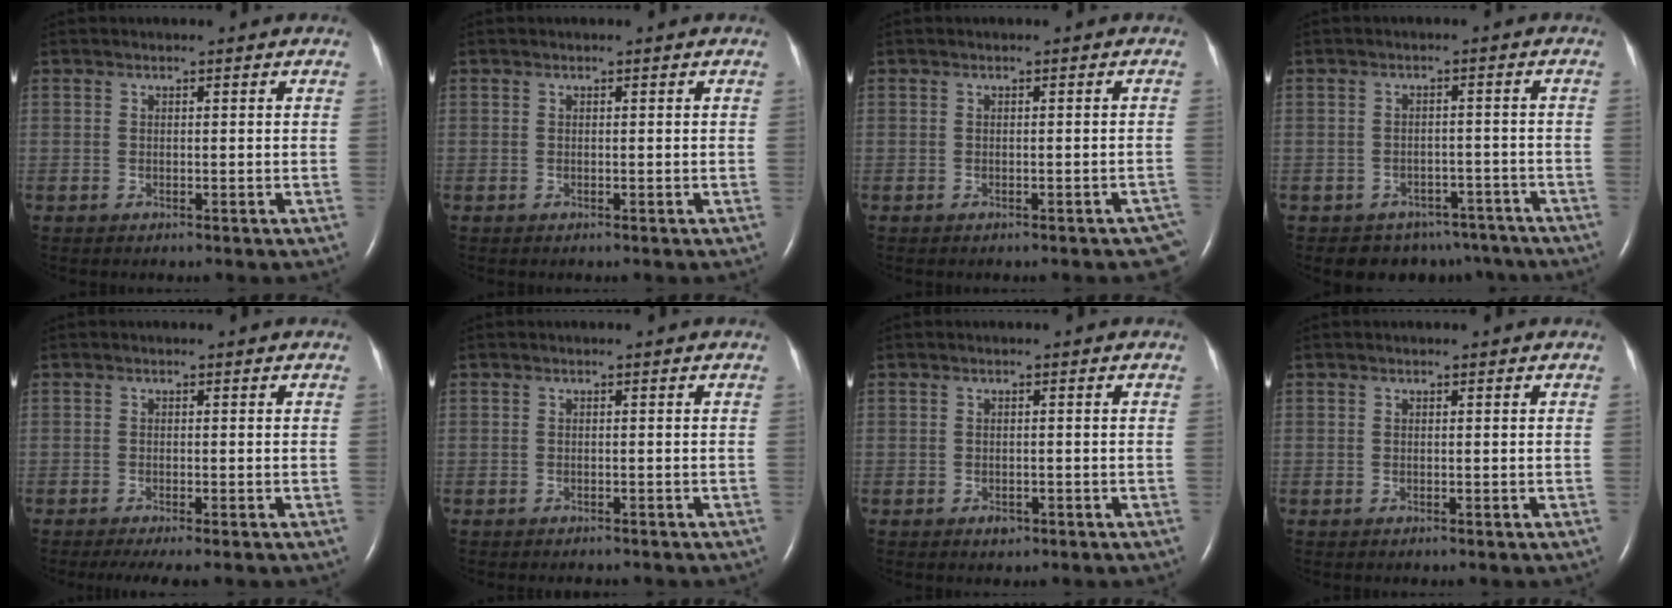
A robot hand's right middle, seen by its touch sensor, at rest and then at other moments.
{"total": 0.0}
{"total": 3.8, "force": [-3.1, 1.2, 1.7], "torque": [-0.004, -0.003, -0.032]}
{"total": 8.0, "force": [-6.2, 5.0, 0.6], "torque": [0.000, 0.023, -0.066]}
{"total": 3.7, "force": [-2.7, 0.3, 2.5], "torque": [-0.041, -0.012, -0.040]}
{"total": 2.3, "force": [-2.0, 0.7, 0.8], "torque": [-0.016, -0.005, -0.019]}
{"total": 1.3, "force": [-0.7, 0.8, 0.6], "torque": [-0.010, 0.001, -0.006]}
{"total": 0.0}